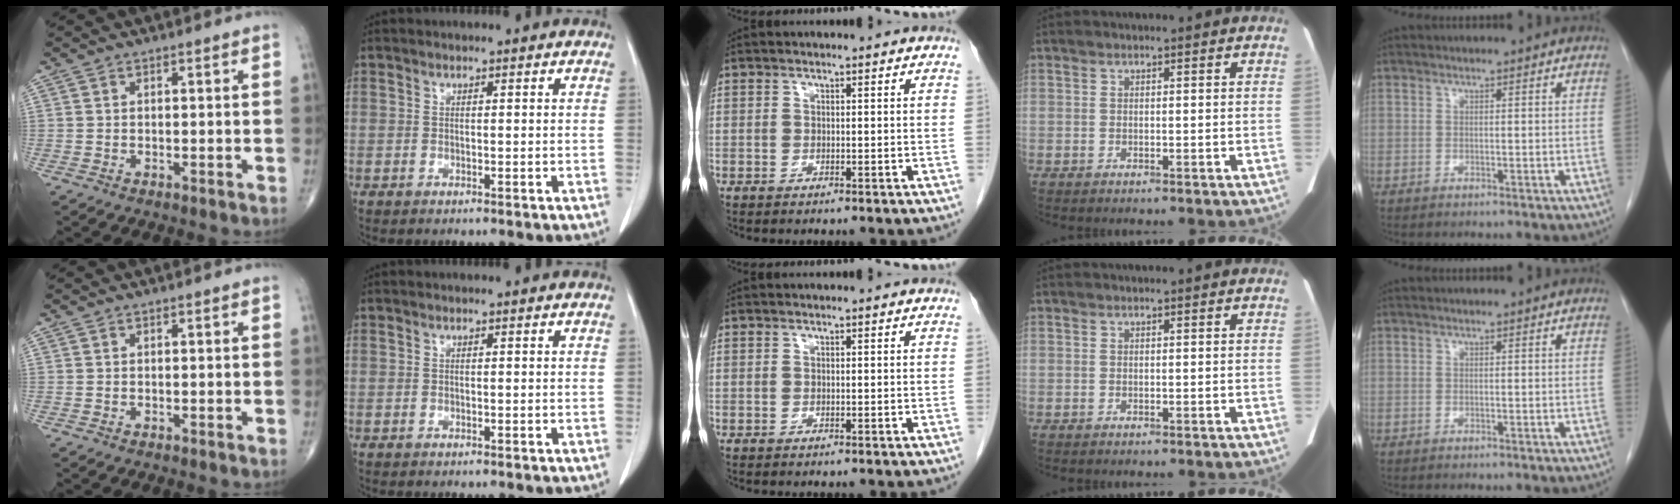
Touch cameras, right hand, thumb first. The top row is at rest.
{}